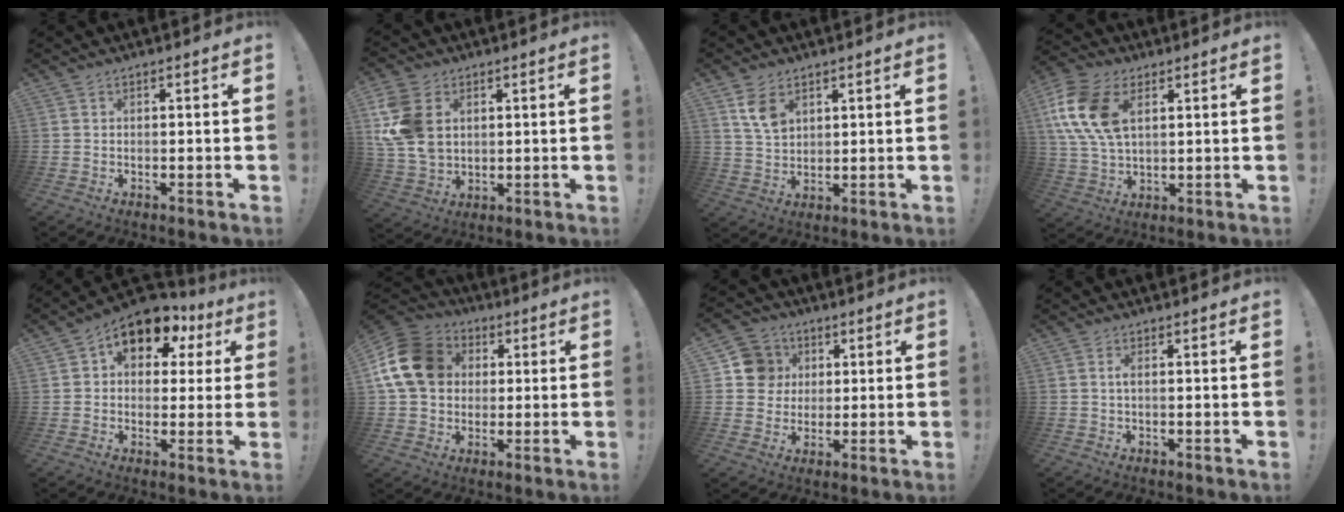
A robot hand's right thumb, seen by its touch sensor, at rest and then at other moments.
{"total": 14.4, "force": [4.1, 10.6, 8.9], "torque": [-0.184, -0.015, 0.080]}
{"total": 7.2, "force": [3.7, 4.6, 4.1], "torque": [-0.059, -0.015, 0.070]}
{"total": 16.8, "force": [5.4, 10.8, 11.7], "torque": [-0.235, -0.010, 0.101]}
{"total": 11.6, "force": [6.4, 7.3, 6.4], "torque": [-0.088, -0.036, 0.115]}
{"total": 18.2, "force": [4.2, 14.4, 10.3], "torque": [-0.185, -0.001, 0.083]}
{"total": 10.7, "force": [2.5, 10.0, 2.6], "torque": [-0.021, -0.003, 0.054]}
{"total": 1.4, "force": [-0.1, 0.2, 1.3], "torque": [-0.027, 0.001, -0.002]}